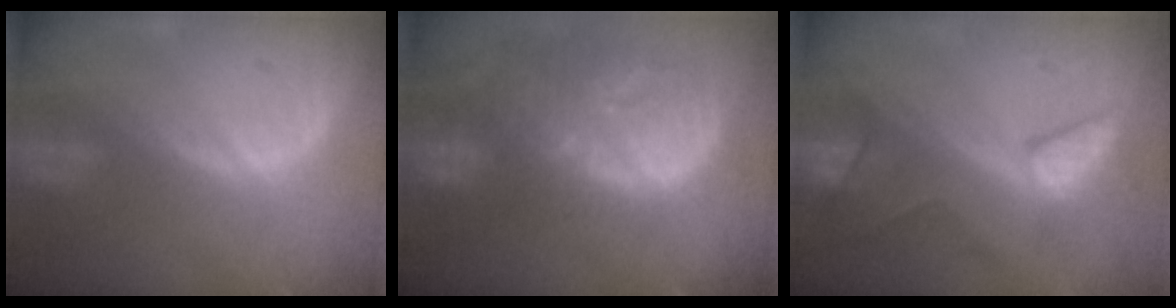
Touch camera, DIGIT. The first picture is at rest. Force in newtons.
{"total": 13.3, "press": 11.6, "slide": 6.5}
{"total": 7.5, "press": 7.0, "slide": 2.6}